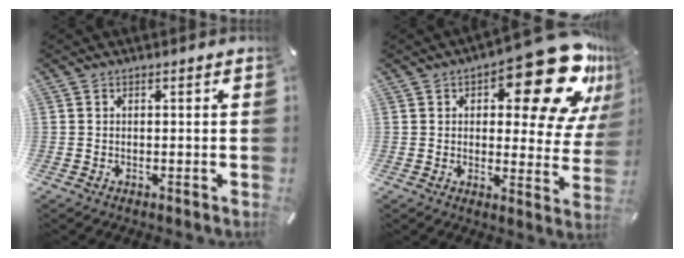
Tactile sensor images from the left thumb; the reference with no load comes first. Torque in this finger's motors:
{"motor_torque": [2.56, 2.44, 1.47, -1.30, 0.31]}